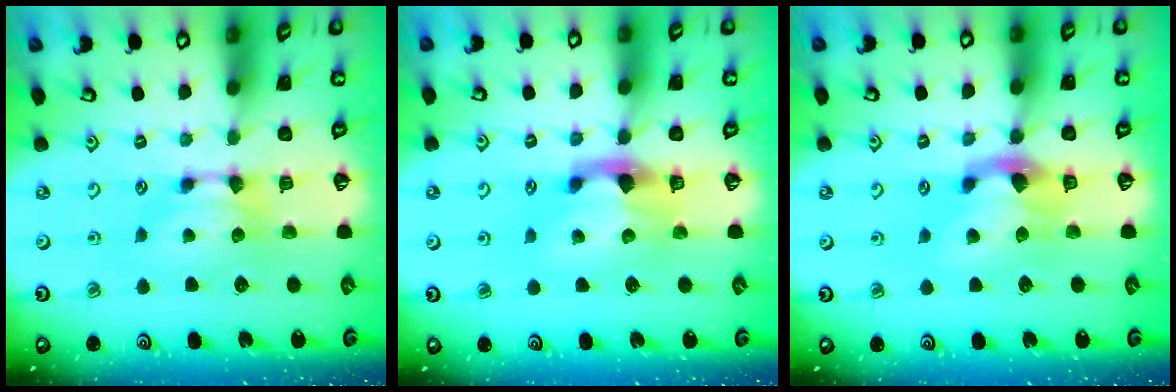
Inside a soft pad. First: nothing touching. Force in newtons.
{"total": 3.0, "press": 2.6, "slide": 1.3}
{"total": 3.7, "press": 3.1, "slide": 2.0}